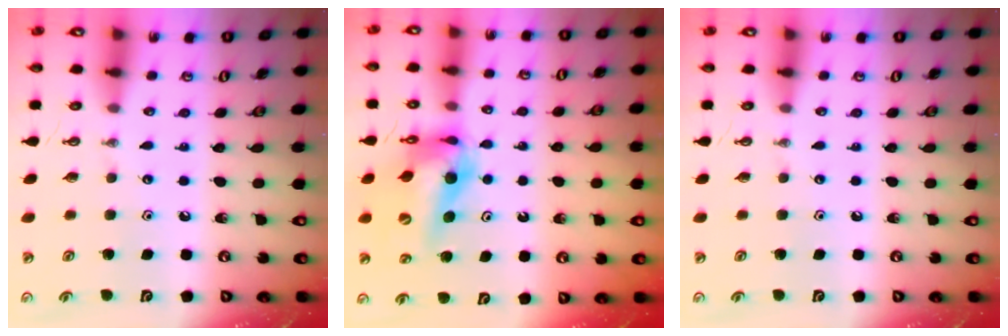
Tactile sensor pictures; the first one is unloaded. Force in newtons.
{"total": 13.2, "press": 13.2, "slide": 1.2}
{"total": 0.0}